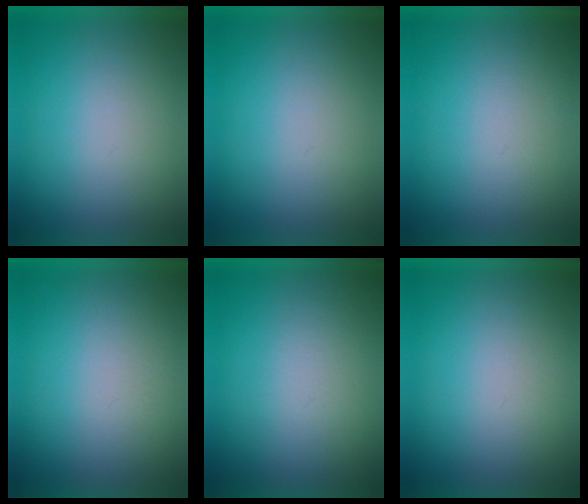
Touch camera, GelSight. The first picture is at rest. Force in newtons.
{"total": 0.0}
{"total": 0.0}
{"total": 1.2}
{"total": 4.4}
{"total": 1.0}